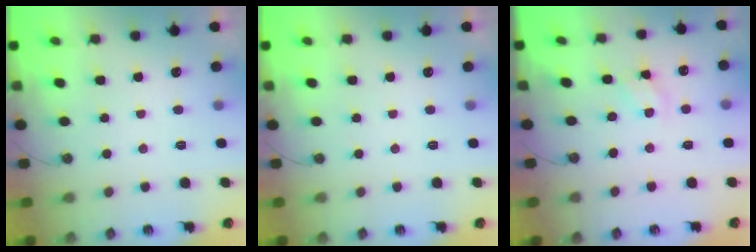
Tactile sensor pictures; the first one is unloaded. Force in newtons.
{"total": 0.0}
{"total": 4.9, "press": 4.9, "slide": 0.6}